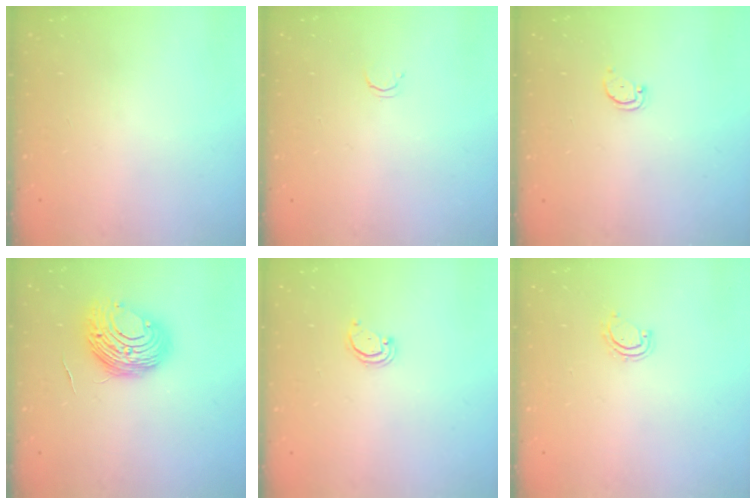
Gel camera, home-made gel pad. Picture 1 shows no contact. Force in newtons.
{"total": 2.1, "press": 2.1, "slide": 0.4}
{"total": 2.5, "press": 2.4, "slide": 0.4}
{"total": 11.3, "press": 11.2, "slide": 1.2}
{"total": 2.2, "press": 2.2, "slide": 0.2}
{"total": 4.7, "press": 4.4, "slide": 1.6}